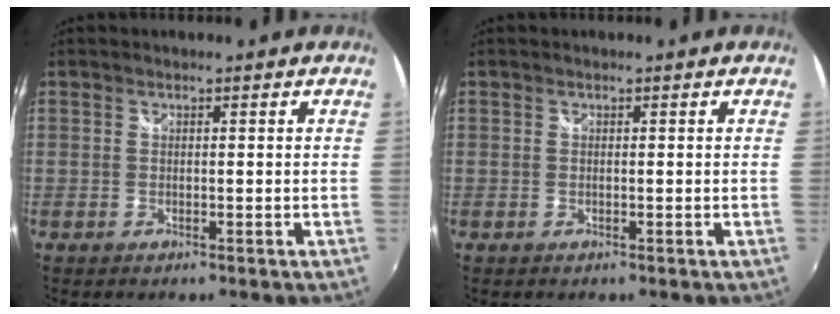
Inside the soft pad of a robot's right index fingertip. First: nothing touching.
{"total": 0.0}